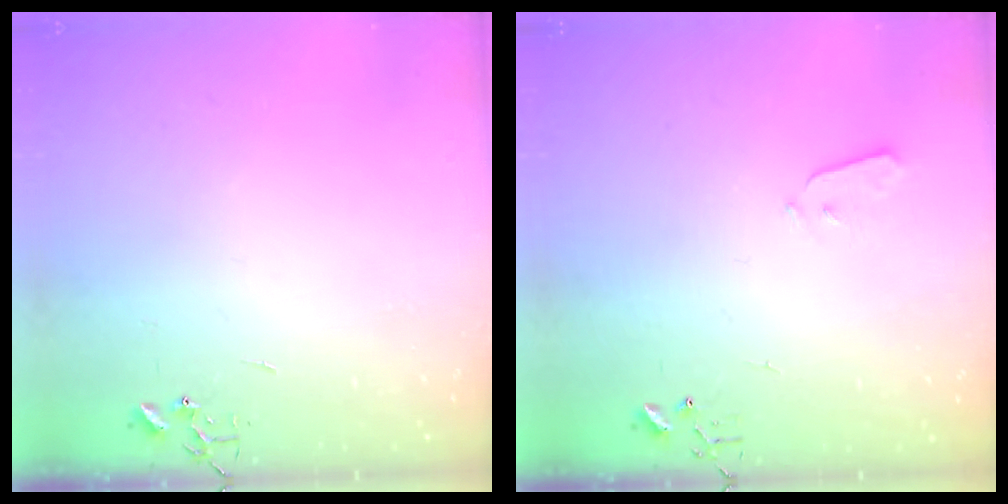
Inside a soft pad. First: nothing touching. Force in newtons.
{"total": 3.5, "press": 3.5, "slide": 0.2}